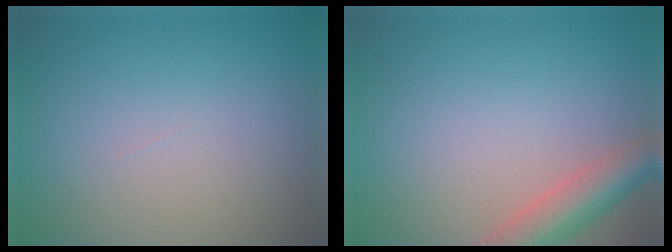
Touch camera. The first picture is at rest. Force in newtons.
{"total": 4.8, "press": 4.8, "slide": 0.2}